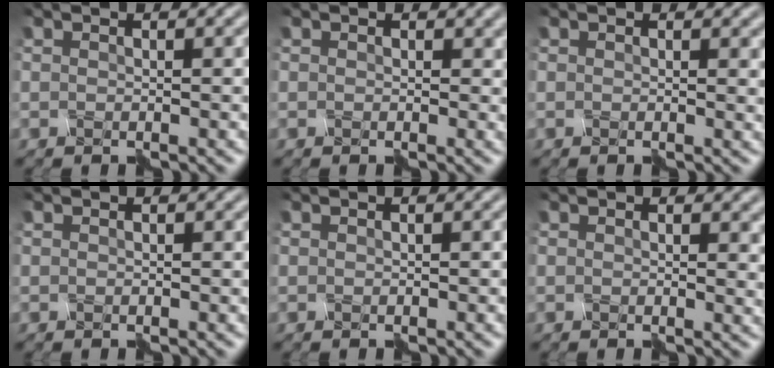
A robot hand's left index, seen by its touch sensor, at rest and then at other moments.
{"total": 1.8, "force": [0.4, 1.5, 0.9], "torque": [-0.017, 0.000, 0.007]}
{"total": 1.3, "force": [0.7, 0.6, 0.9], "torque": [-0.011, 0.001, 0.011]}
{"total": 0.0}
{"total": 0.0}
{"total": 2.4, "force": [1.0, 1.3, 1.8], "torque": [-0.023, 0.000, 0.019]}